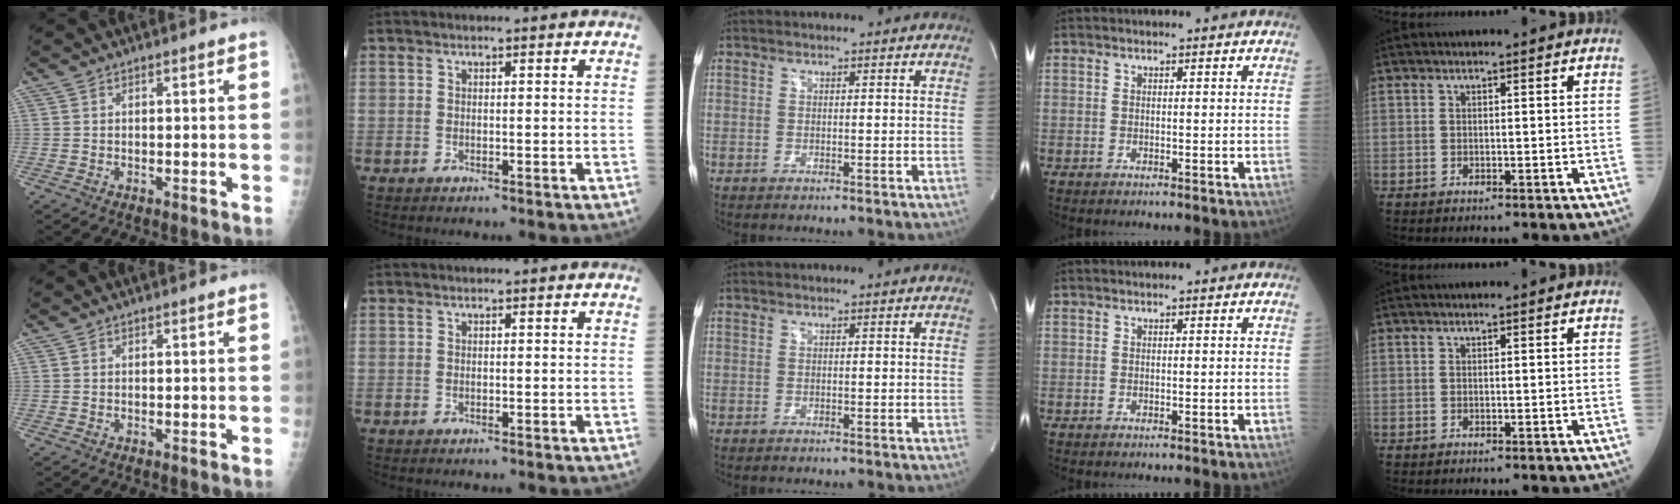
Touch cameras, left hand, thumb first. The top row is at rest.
{}